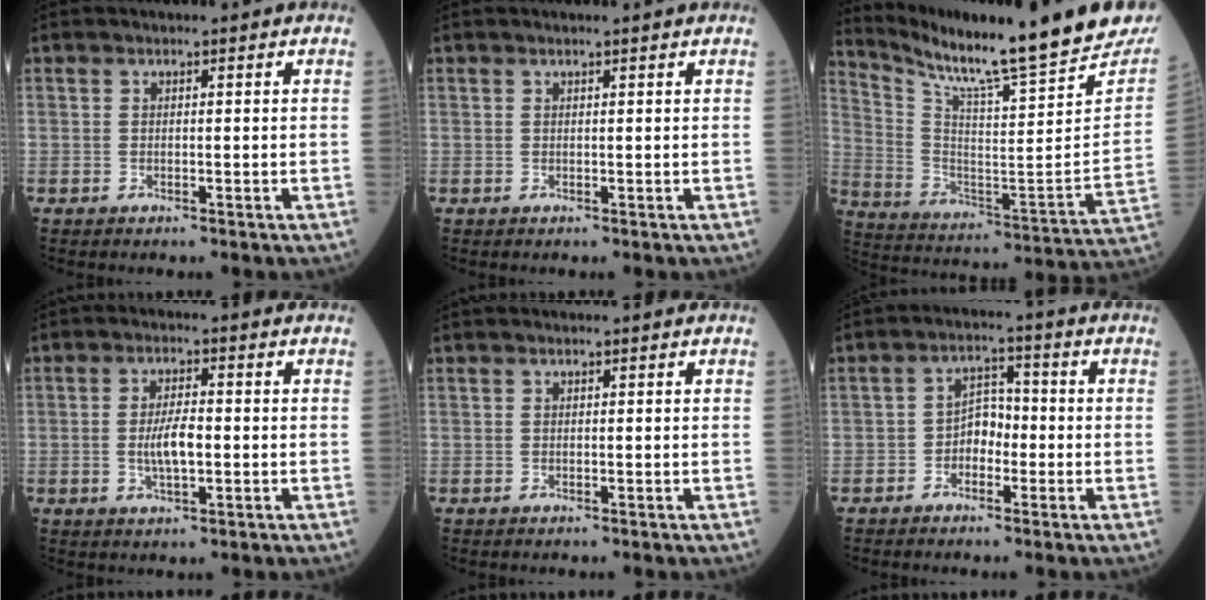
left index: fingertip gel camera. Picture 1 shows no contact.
{"total": 1.0, "force": [0.9, -0.2, 0.4], "torque": [-0.014, 0.002, 0.016]}
{"total": 27.1, "force": [23.6, 1.2, 13.3], "torque": [-0.231, -0.092, 0.337]}
{"total": 5.0, "force": [-0.7, 1.4, 4.7], "torque": [-0.099, 0.001, -0.012]}
{"total": 0.0}
{"total": 4.1, "force": [-1.4, 2.5, 2.9], "torque": [-0.046, 0.014, -0.032]}